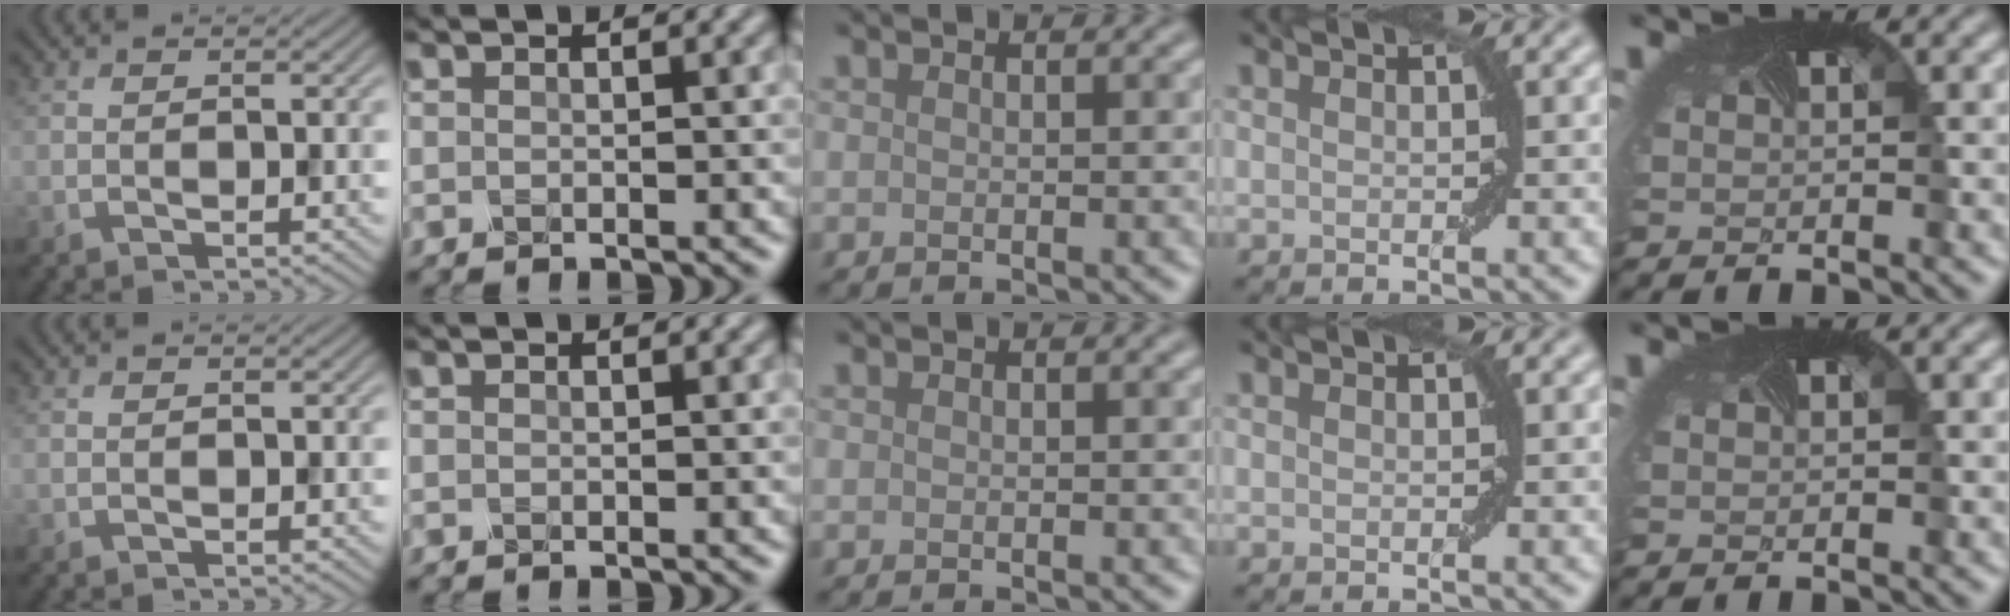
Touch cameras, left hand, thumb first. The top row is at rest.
{}